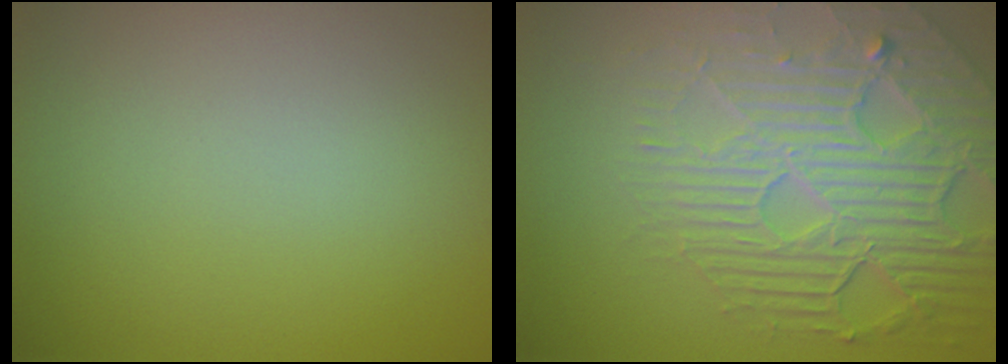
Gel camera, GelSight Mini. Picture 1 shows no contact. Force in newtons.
{"total": 8.2, "press": 5.6, "slide": 6.0}